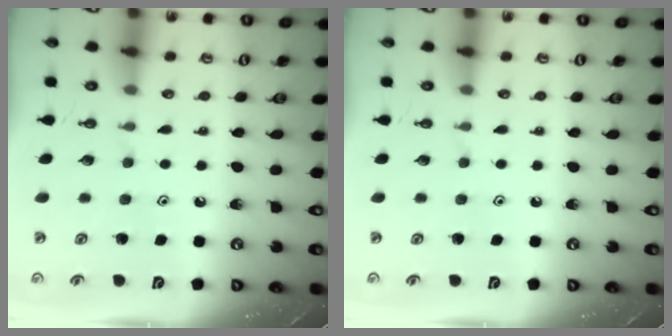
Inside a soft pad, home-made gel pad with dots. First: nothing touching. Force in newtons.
{"total": 0.0}